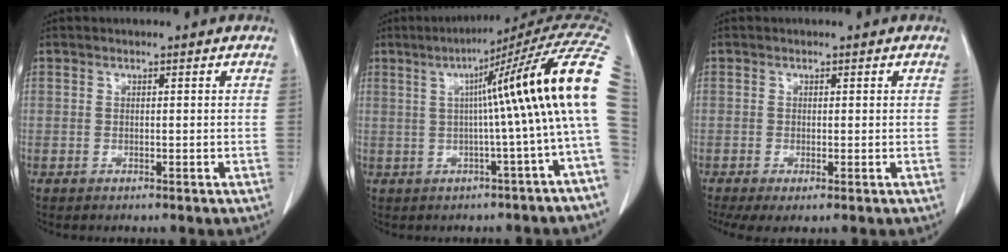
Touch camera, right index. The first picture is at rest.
{"total": 14.7, "force": [1.5, -2.1, 14.5], "torque": [-0.175, 0.036, 0.012]}
{"total": 3.8, "force": [-1.8, 1.2, 3.2], "torque": [-0.058, -0.011, -0.030]}